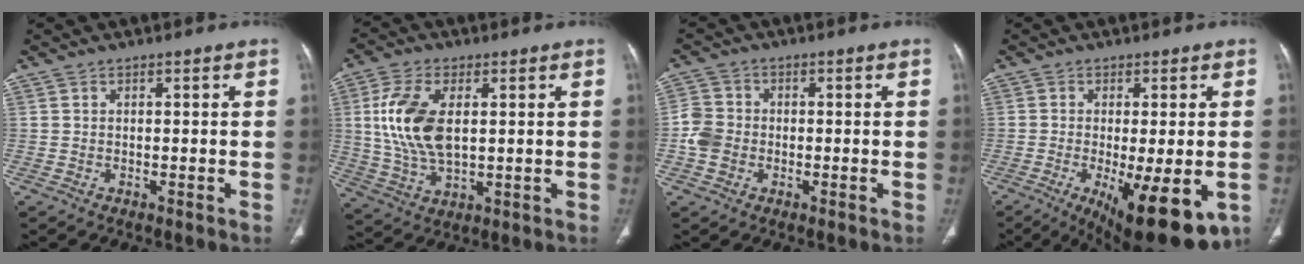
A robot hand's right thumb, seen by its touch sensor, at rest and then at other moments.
{"total": 12.9, "force": [2.2, 7.0, 10.7], "torque": [-0.223, -0.009, 0.046]}
{"total": 5.0, "force": [-1.1, 4.3, 2.3], "torque": [-0.039, 0.011, -0.027]}
{"total": 14.6, "force": [-5.2, 4.4, 12.9], "torque": [-0.168, -0.022, -0.063]}